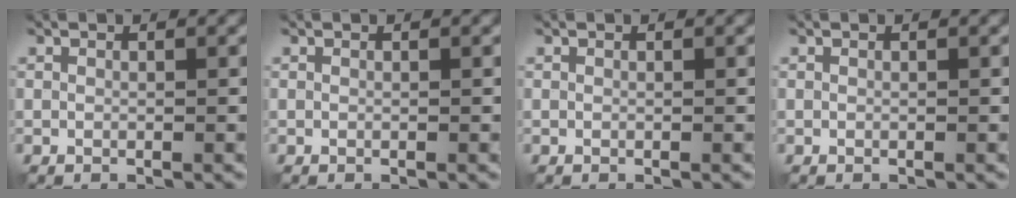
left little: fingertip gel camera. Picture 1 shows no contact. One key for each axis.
{"total": 0.0}
{"total": 0.0}
{"total": 0.0}